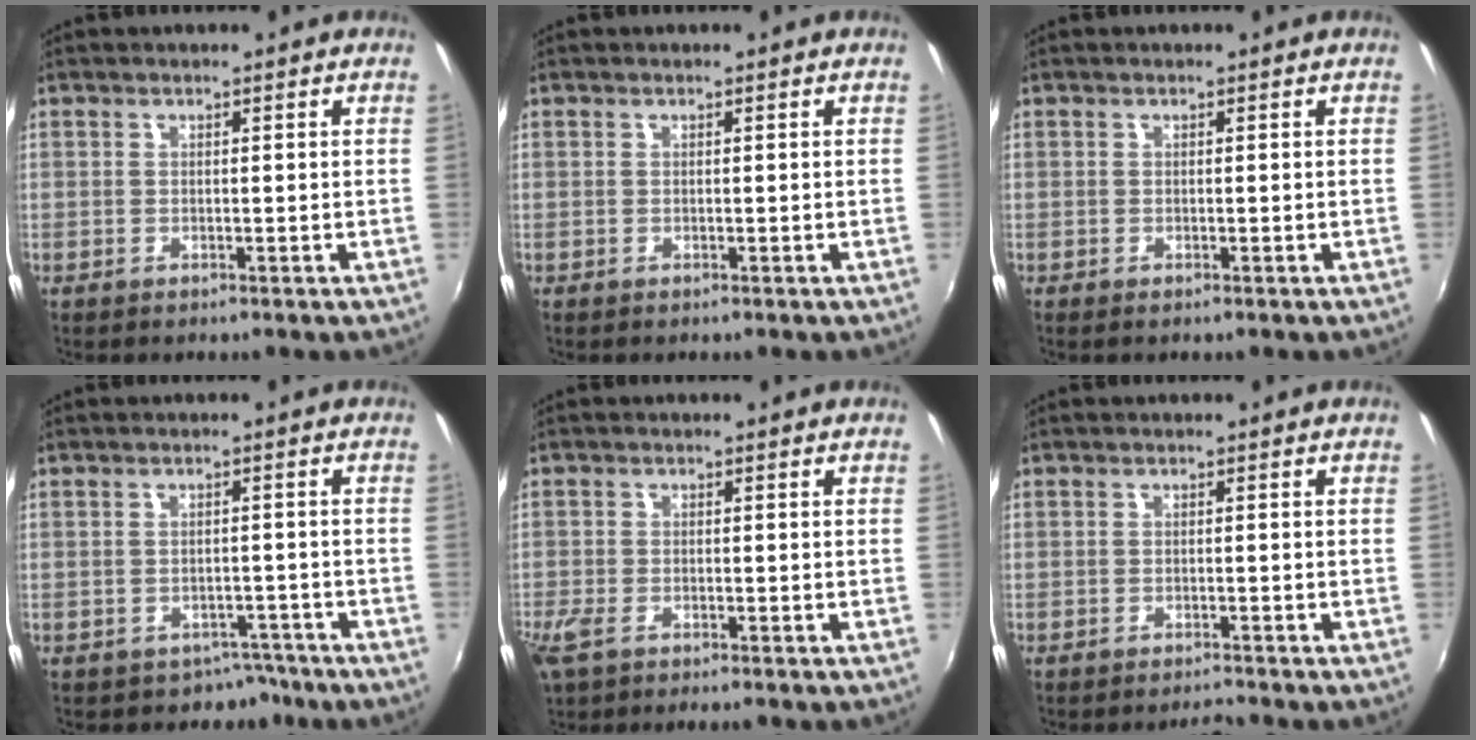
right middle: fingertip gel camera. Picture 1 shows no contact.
{"total": 0.0}
{"total": 0.0}
{"total": 4.1, "force": [-3.1, 2.7, 0.1], "torque": [-0.003, 0.013, -0.040]}
{"total": 4.1, "force": [-2.7, 1.6, 2.6], "torque": [-0.069, -0.012, -0.052]}
{"total": 1.8, "force": [-1.7, -0.1, 0.2], "torque": [-0.011, -0.007, -0.031]}